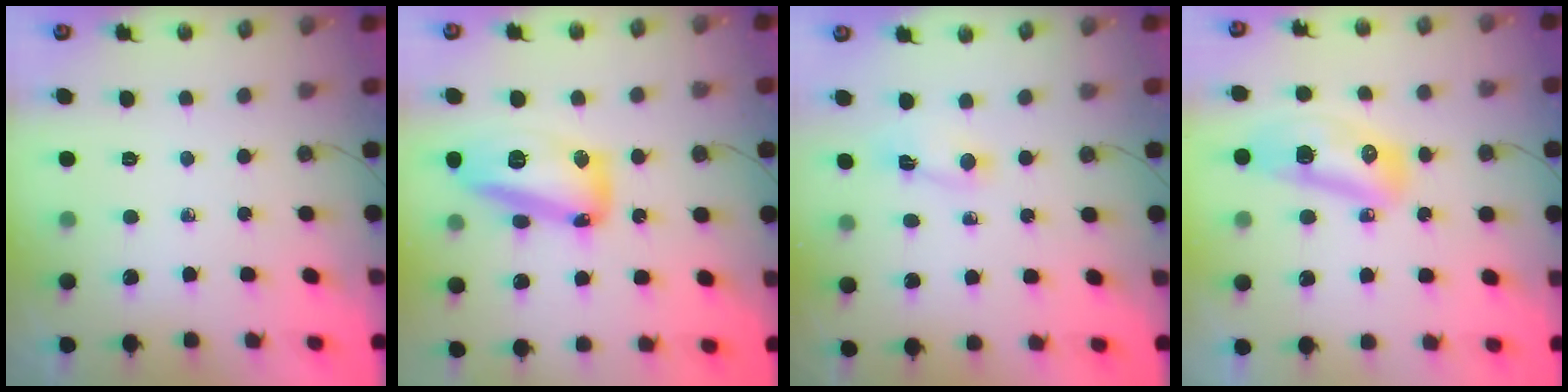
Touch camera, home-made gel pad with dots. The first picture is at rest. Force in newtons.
{"total": 15.9, "press": 15.8, "slide": 1.4}
{"total": 1.8, "press": 1.8, "slide": 0.3}
{"total": 12.4, "press": 12.3, "slide": 1.5}